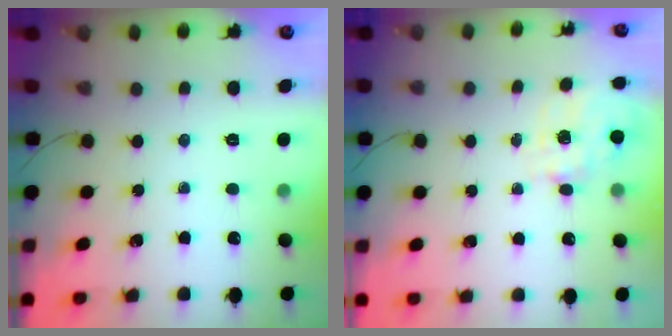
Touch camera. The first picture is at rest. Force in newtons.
{"total": 7.8, "press": 7.7, "slide": 0.9}